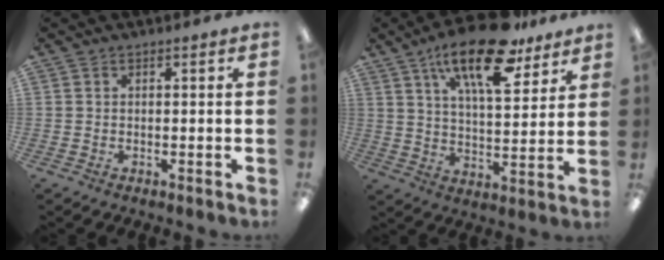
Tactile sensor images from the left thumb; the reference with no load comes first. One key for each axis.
{"total": 18.7, "fx": 12.5, "fy": 6.9, "fz": 12.1, "tx": -0.197, "ty": -0.061, "tz": 0.205}